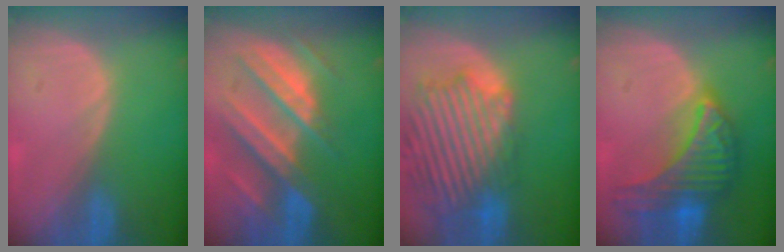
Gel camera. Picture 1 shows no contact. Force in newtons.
{"total": 10.2, "press": 9.0, "slide": 4.7}
{"total": 14.5, "press": 12.4, "slide": 7.6}
{"total": 10.0, "press": 10.0, "slide": 0.5}